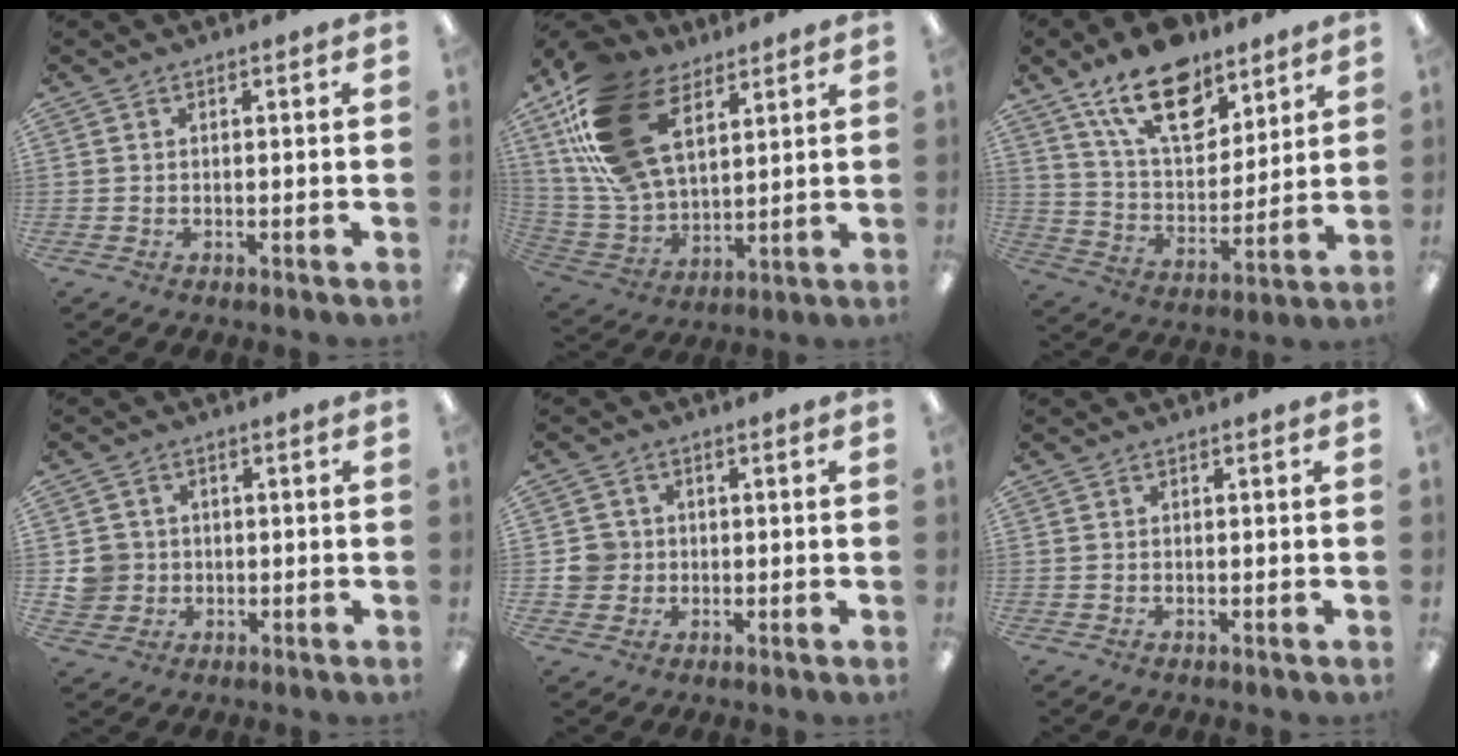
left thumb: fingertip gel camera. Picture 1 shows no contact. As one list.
[{"total": 23.0, "force": [10.4, 13.9, 15.1], "torque": [-0.334, -0.031, 0.190]}, {"total": 18.4, "force": [12.3, 9.3, 10.1], "torque": [-0.164, -0.060, 0.218]}, {"total": 5.5, "force": [0.0, 5.4, 1.3], "torque": [-0.033, 0.013, 0.001]}, {"total": 4.9, "force": [0.3, 4.8, 1.1], "torque": [-0.014, 0.008, 0.004]}, {"total": 0.0}]